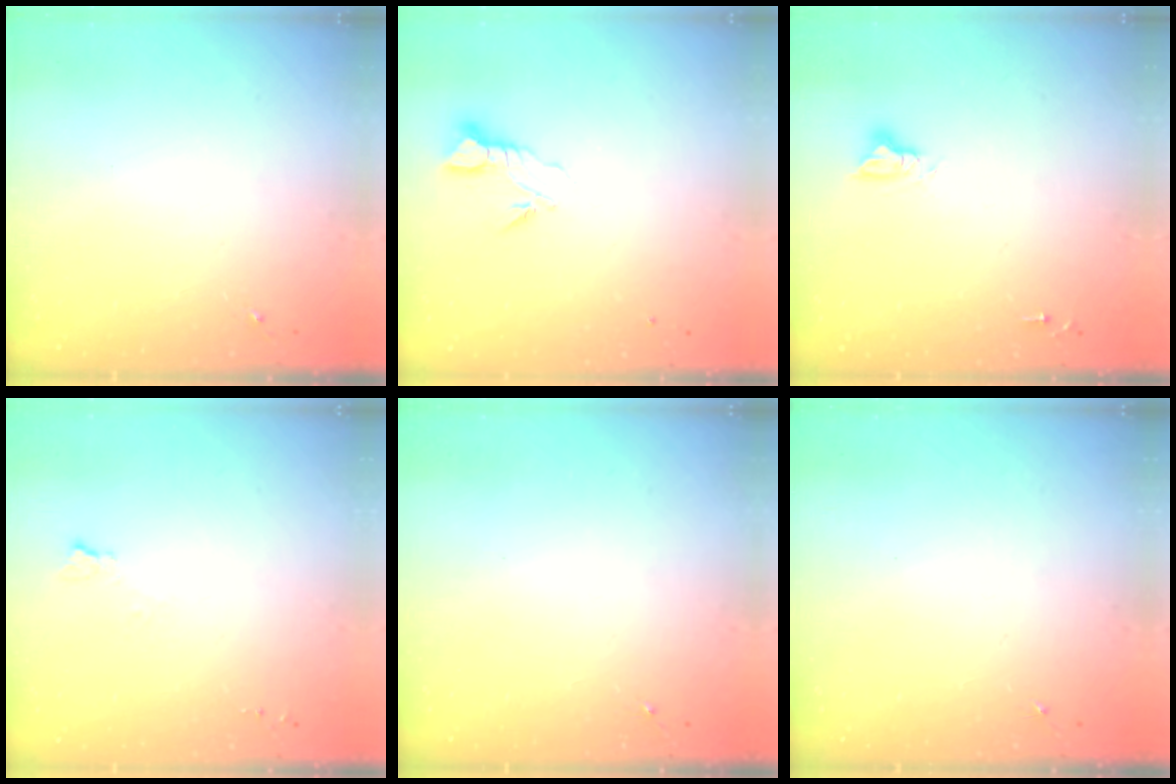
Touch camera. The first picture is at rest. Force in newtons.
{"total": 3.7, "press": 3.7, "slide": 0.4}
{"total": 4.9, "press": 4.9, "slide": 0.3}
{"total": 4.1, "press": 4.0, "slide": 0.6}
{"total": 0.0}
{"total": 0.0}